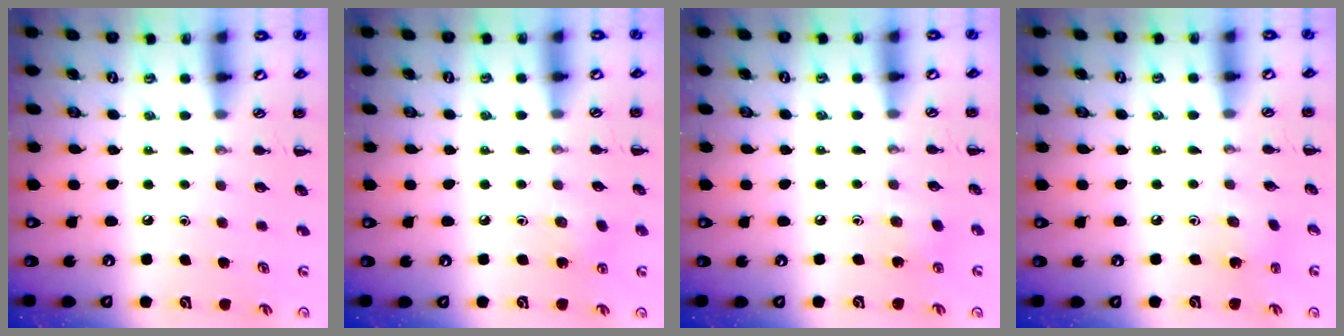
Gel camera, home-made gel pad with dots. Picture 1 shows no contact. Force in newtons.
{"total": 6.2, "press": 6.1, "slide": 1.5}
{"total": 5.6, "press": 5.4, "slide": 1.6}
{"total": 1.5, "press": 1.4, "slide": 0.5}